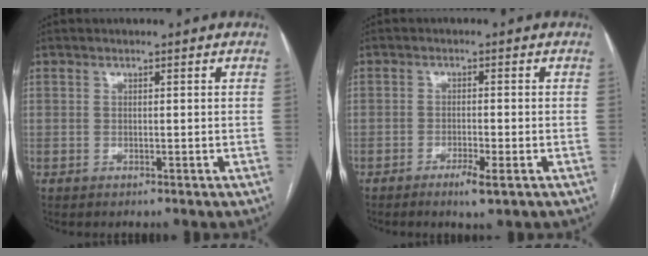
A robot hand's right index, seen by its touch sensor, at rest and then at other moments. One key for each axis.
{"total": 3.2, "fx": -1.8, "fy": 0.2, "fz": 2.7, "tx": -0.047, "ty": -0.006, "tz": -0.030}